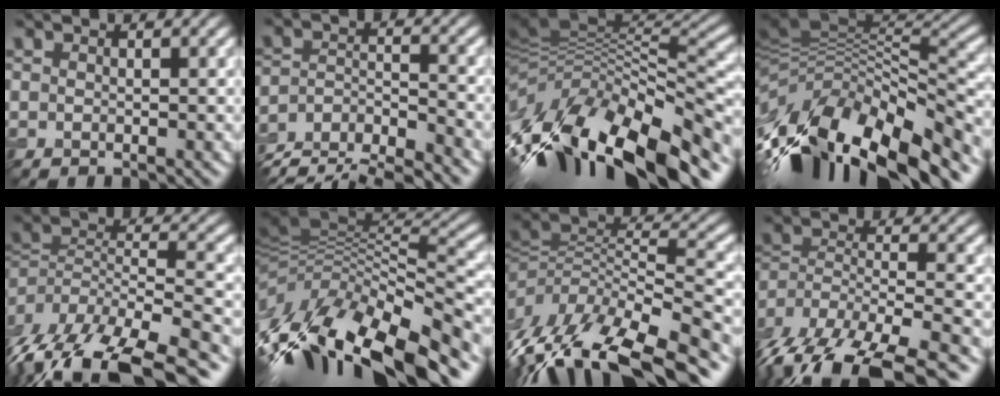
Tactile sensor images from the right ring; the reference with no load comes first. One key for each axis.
{"total": 8.2, "fx": -7.4, "fy": 2.4, "fz": 2.5, "tx": -0.046, "ty": -0.012, "tz": -0.120}
{"total": 16.9, "fx": -6.9, "fy": 7.2, "fz": 13.6, "tx": -0.262, "ty": 0.008, "tz": -0.117}
{"total": 15.7, "fx": -7.3, "fy": 7.0, "fz": 12.0, "tx": -0.236, "ty": 0.013, "tz": -0.134}
{"total": 15.0, "fx": -10.9, "fy": 5.8, "fz": 8.6, "tx": -0.166, "ty": -0.001, "tz": -0.158}
{"total": 15.6, "fx": -7.3, "fy": 6.6, "fz": 12.1, "tx": -0.235, "ty": 0.011, "tz": -0.125}
{"total": 15.6, "fx": -8.7, "fy": 6.3, "fz": 11.4, "tx": -0.242, "ty": -0.009, "tz": -0.135}
{"total": 18.4, "fx": -14.7, "fy": 7.3, "fz": 8.5, "tx": -0.169, "ty": -0.024, "tz": -0.192}